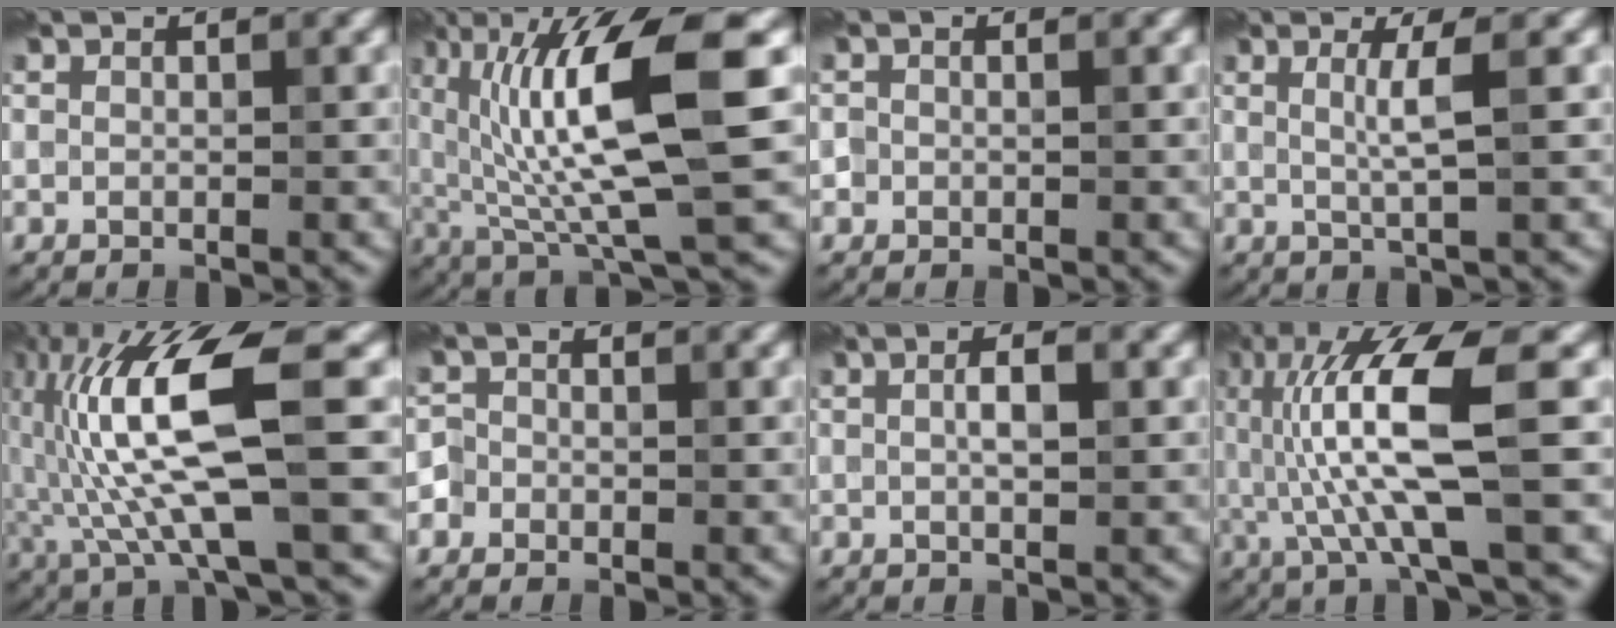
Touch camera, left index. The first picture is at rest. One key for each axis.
{"total": 11.8, "fx": 2.2, "fy": 2.5, "fz": 11.3, "tx": -0.192, "ty": 0.002, "tz": 0.041}
{"total": 0.6, "fx": -0.1, "fy": 0.5, "fz": -0.3, "tx": 0.012, "ty": 0.000, "tz": -0.003}
{"total": 2.5, "fx": 0.7, "fy": 0.3, "fz": 2.4, "tx": -0.042, "ty": 0.000, "tz": 0.007}
{"total": 10.9, "fx": 0.0, "fy": 2.2, "fz": 10.7, "tx": -0.220, "ty": 0.013, "tz": 0.001}
{"total": 2.0, "fx": -1.1, "fy": 1.6, "fz": -0.2, "tx": 0.022, "ty": 0.008, "tz": -0.025}
{"total": 1.8, "fx": 0.4, "fy": 0.4, "fz": 1.7, "tx": -0.031, "ty": 0.003, "tz": 0.004}
{"total": 9.1, "fx": 0.5, "fy": 1.5, "fz": 8.9, "tx": -0.187, "ty": 0.005, "tz": 0.015}